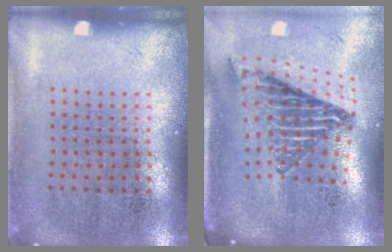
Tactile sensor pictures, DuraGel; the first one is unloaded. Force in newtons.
{"total": 2.4, "press": 1.6, "slide": 1.8}